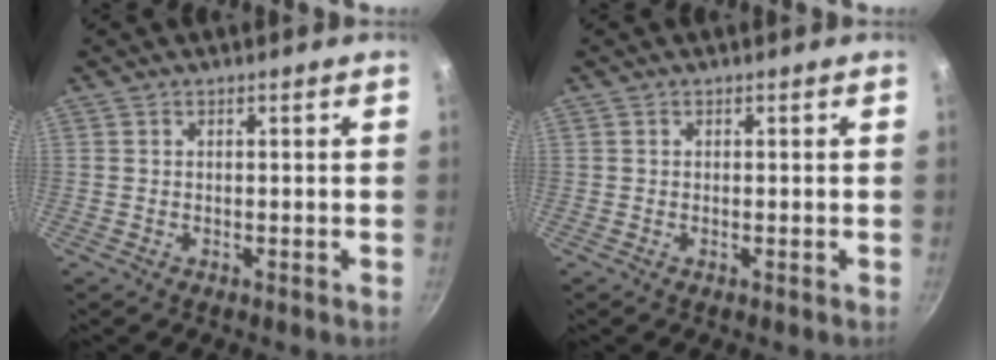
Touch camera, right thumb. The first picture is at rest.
{"total": 0.0}